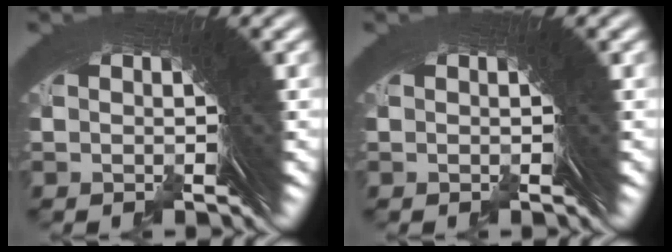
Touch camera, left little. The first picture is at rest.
{"total": 0.0}